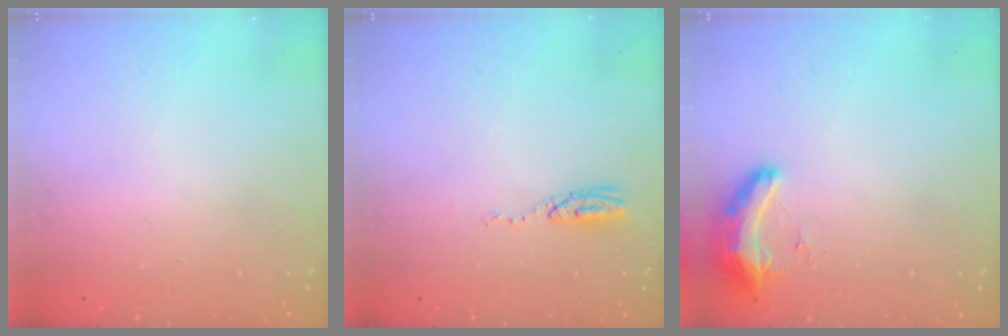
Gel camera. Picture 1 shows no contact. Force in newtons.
{"total": 5.0, "press": 4.7, "slide": 1.5}
{"total": 16.9, "press": 11.4, "slide": 12.5}